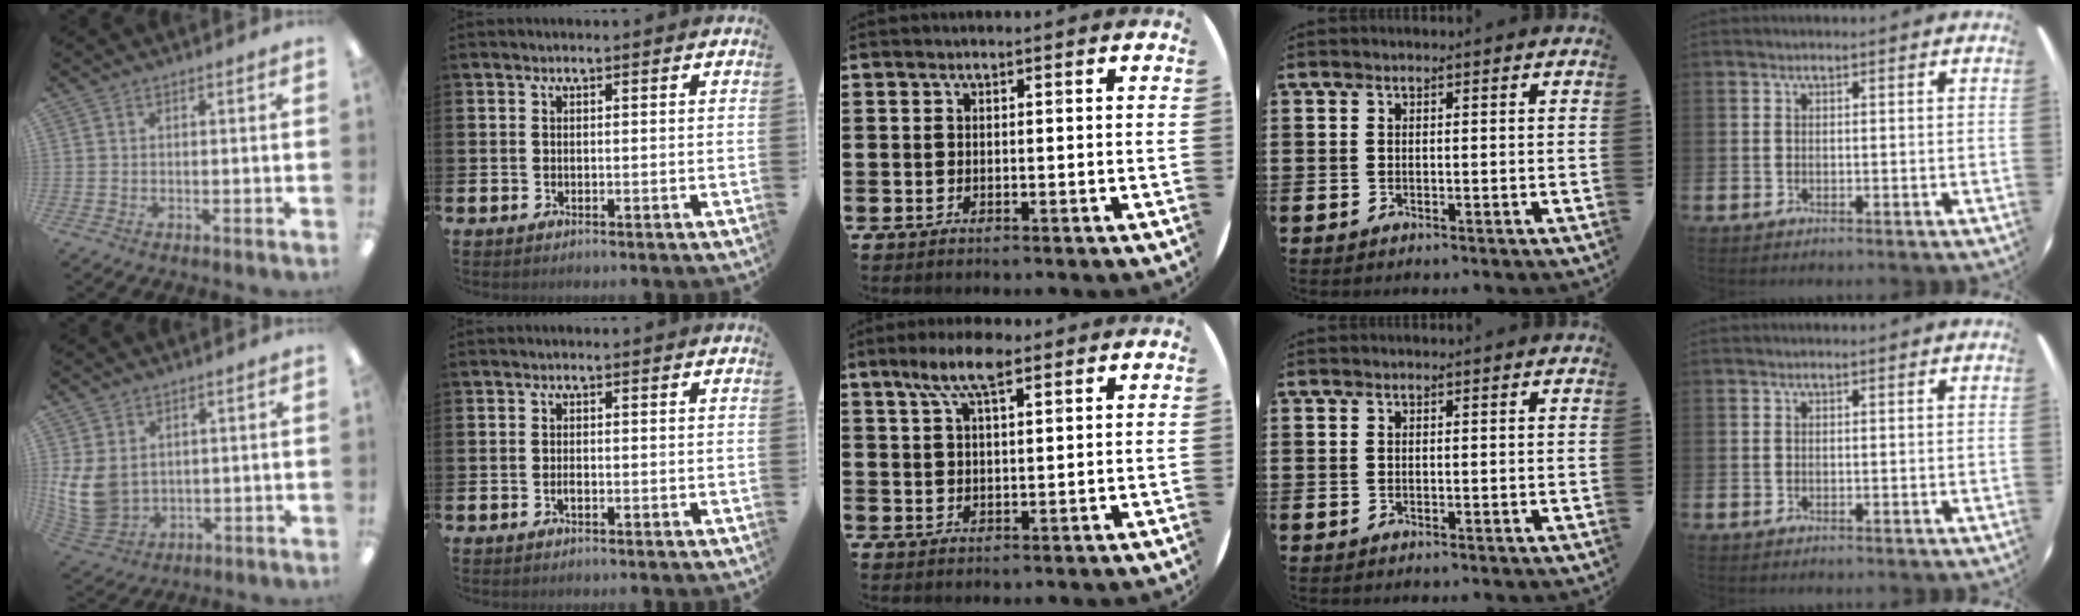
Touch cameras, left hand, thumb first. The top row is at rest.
{"thumb": {"total": 9.9, "force": [1.9, 7.7, 6.0], "torque": [-0.152, -0.012, 0.037]}, "index": {"total": 0.9, "force": [-0.4, 0.4, 0.7], "torque": [-0.017, 0.000, -0.006]}, "middle": {"total": 6.7, "force": [4.2, 2.0, 4.7], "torque": [-0.095, 0.003, 0.073]}}